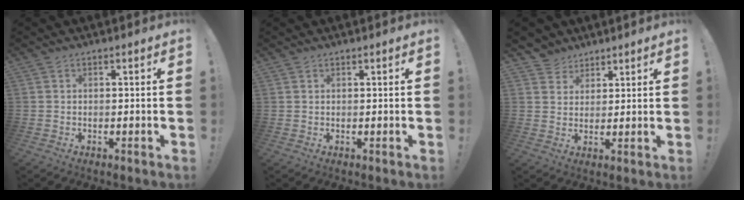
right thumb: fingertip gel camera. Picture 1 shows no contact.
{"total": 0.5, "force": [0.4, 0.2, 0.1], "torque": [0.001, -0.002, 0.008]}
{"total": 4.8, "force": [3.3, 3.4, -0.1], "torque": [-0.001, -0.028, 0.065]}